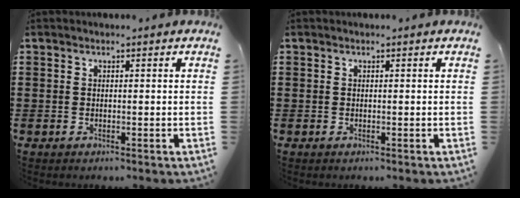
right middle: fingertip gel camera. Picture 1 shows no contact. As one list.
[{"total": 0.0}]